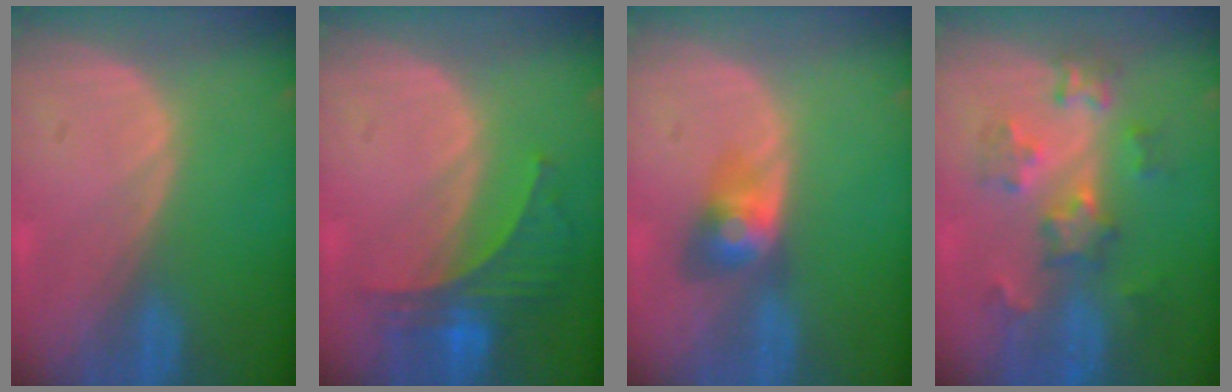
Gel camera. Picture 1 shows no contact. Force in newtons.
{"total": 5.8, "press": 5.7, "slide": 0.5}
{"total": 4.0, "press": 4.0, "slide": 0.2}
{"total": 6.7, "press": 6.7, "slide": 0.6}